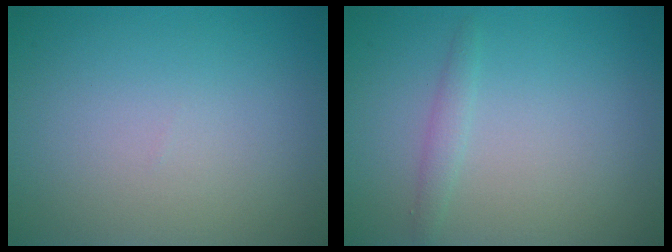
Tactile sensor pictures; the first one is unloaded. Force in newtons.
{"total": 1.1, "press": 1.1, "slide": 0.0}